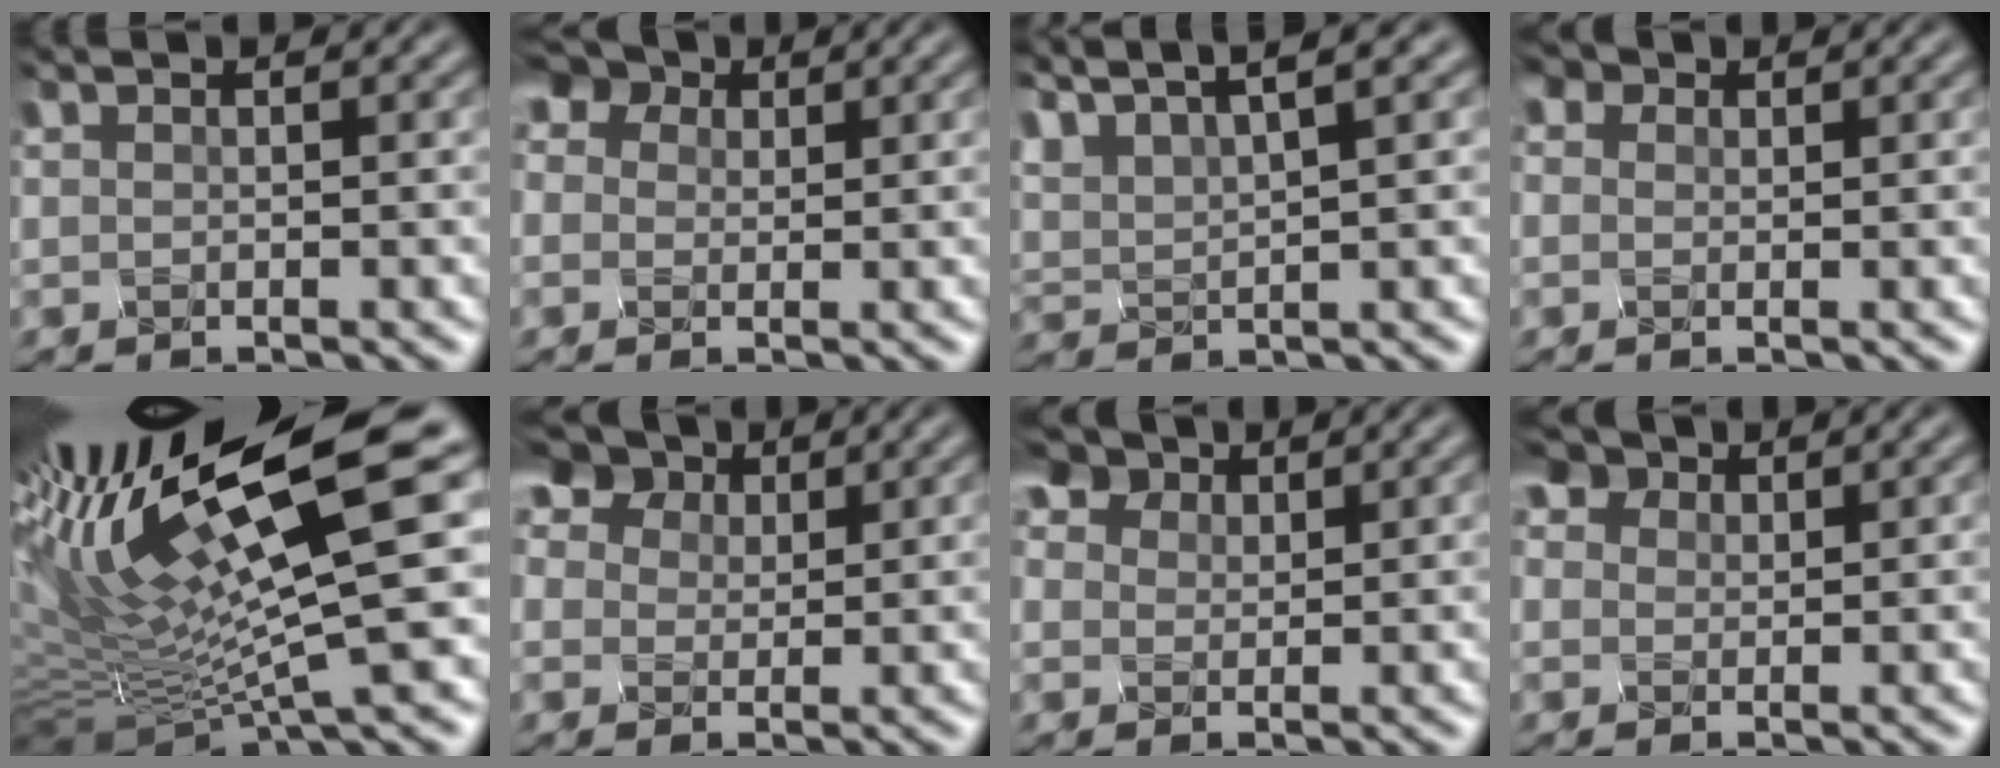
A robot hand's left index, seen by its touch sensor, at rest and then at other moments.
{"total": 6.5, "force": [4.0, 4.4, 2.8], "torque": [-0.097, 0.011, 0.074]}
{"total": 7.0, "force": [5.3, 1.4, 4.2], "torque": [-0.108, 0.018, 0.095]}
{"total": 2.5, "force": [1.7, 1.7, 0.6], "torque": [-0.039, 0.002, 0.039]}
{"total": 14.9, "force": [1.8, 2.7, 14.5], "torque": [-0.250, 0.005, 0.049]}
{"total": 8.0, "force": [5.1, 5.1, 3.4], "torque": [-0.121, 0.006, 0.100]}
{"total": 5.4, "force": [3.7, 3.3, 2.2], "torque": [-0.077, -0.002, 0.074]}
{"total": 4.4, "force": [3.0, 2.8, 1.7], "torque": [-0.064, 0.002, 0.060]}